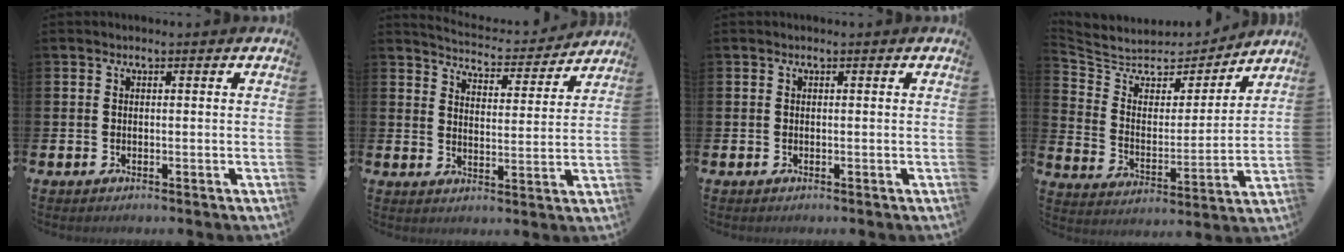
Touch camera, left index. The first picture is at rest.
{"total": 5.2, "force": [5.1, 0.5, 0.4], "torque": [-0.029, -0.041, 0.087]}
{"total": 0.0}
{"total": 6.2, "force": [5.6, 2.6, 0.5], "torque": [-0.058, -0.052, 0.095]}